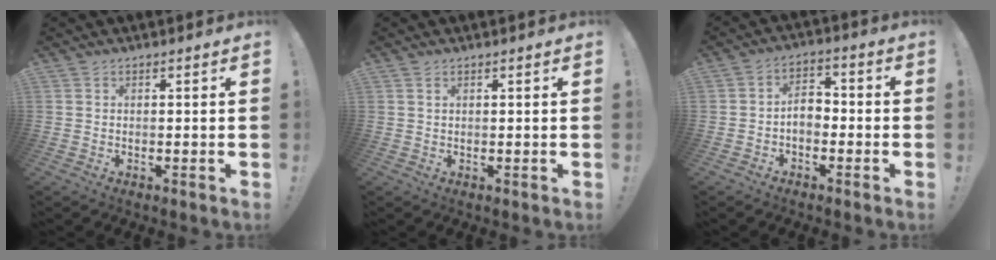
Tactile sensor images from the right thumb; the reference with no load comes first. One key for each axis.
{"total": 1.0, "fx": 0.6, "fy": 0.3, "fz": 0.7, "tx": -0.010, "ty": -0.001, "tz": 0.009}
{"total": 6.4, "fx": -1.5, "fy": 4.4, "fz": 4.4, "tx": -0.087, "ty": 0.005, "tz": -0.027}